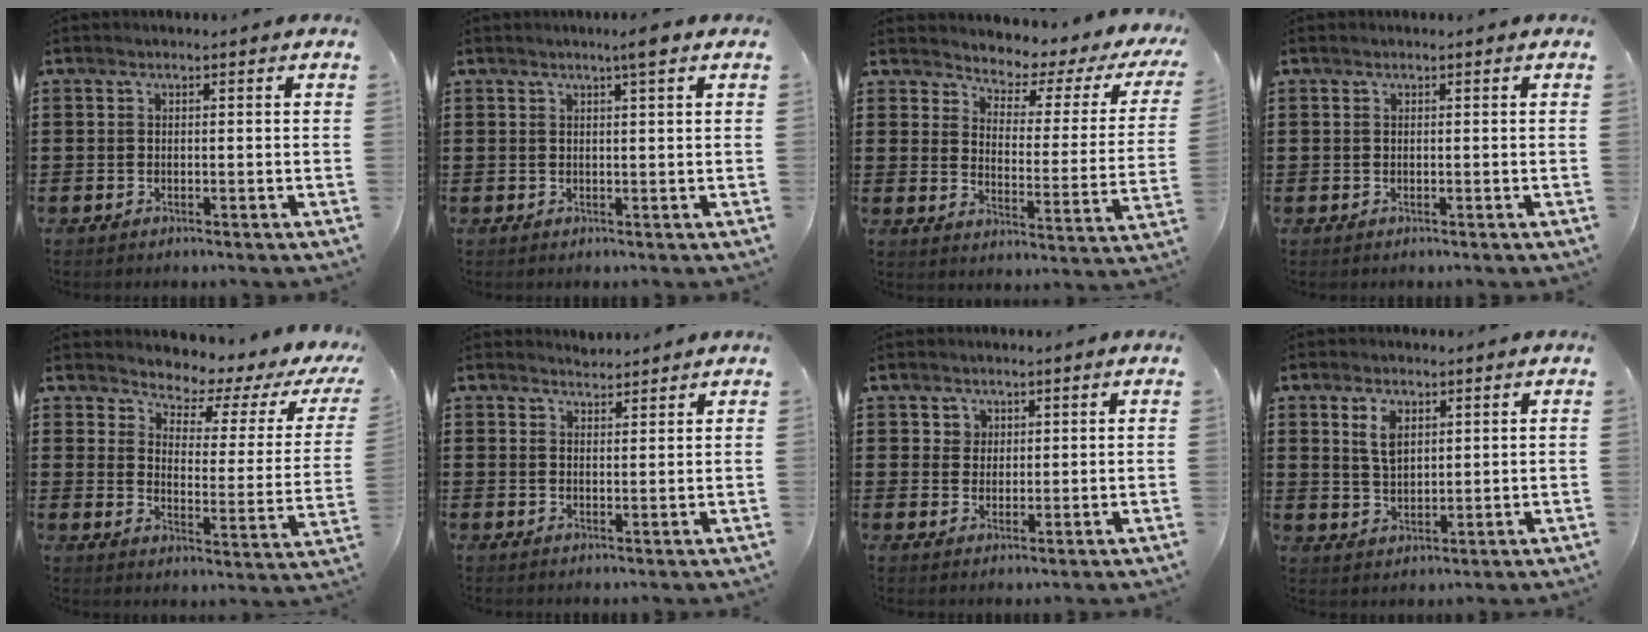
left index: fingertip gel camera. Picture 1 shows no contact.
{"total": 2.7, "force": [1.7, -0.2, 2.1], "torque": [-0.034, -0.004, 0.028]}
{"total": 2.6, "force": [2.3, 0.7, 1.1], "torque": [-0.041, -0.027, 0.027]}
{"total": 0.0}
{"total": 3.0, "force": [2.8, 0.6, 0.8], "torque": [-0.041, -0.029, 0.038]}
{"total": 2.1, "force": [2.1, 0.2, -0.2], "torque": [0.000, 0.003, 0.042]}
{"total": 2.4, "force": [1.4, 1.9, 0.2], "torque": [-0.005, 0.002, 0.024]}
{"total": 4.4, "force": [2.2, 2.4, 3.0], "torque": [-0.060, 0.004, 0.038]}